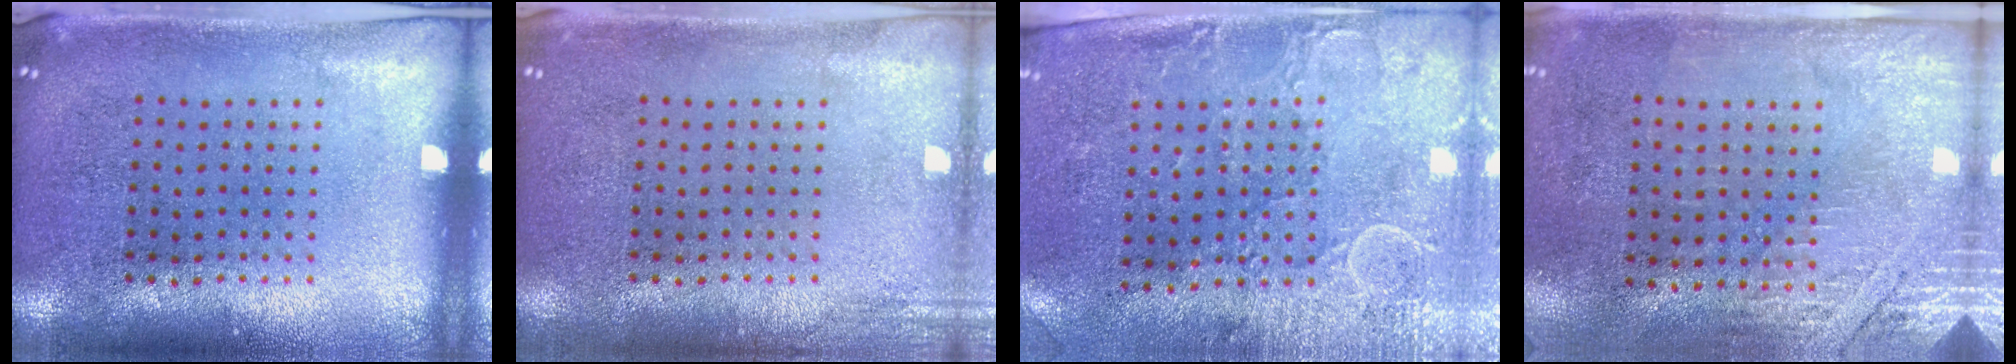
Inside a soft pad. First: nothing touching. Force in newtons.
{"total": 1.4, "press": 1.4, "slide": 0.2}
{"total": 2.9, "press": 2.4, "slide": 1.7}
{"total": 2.8, "press": 2.5, "slide": 1.4}